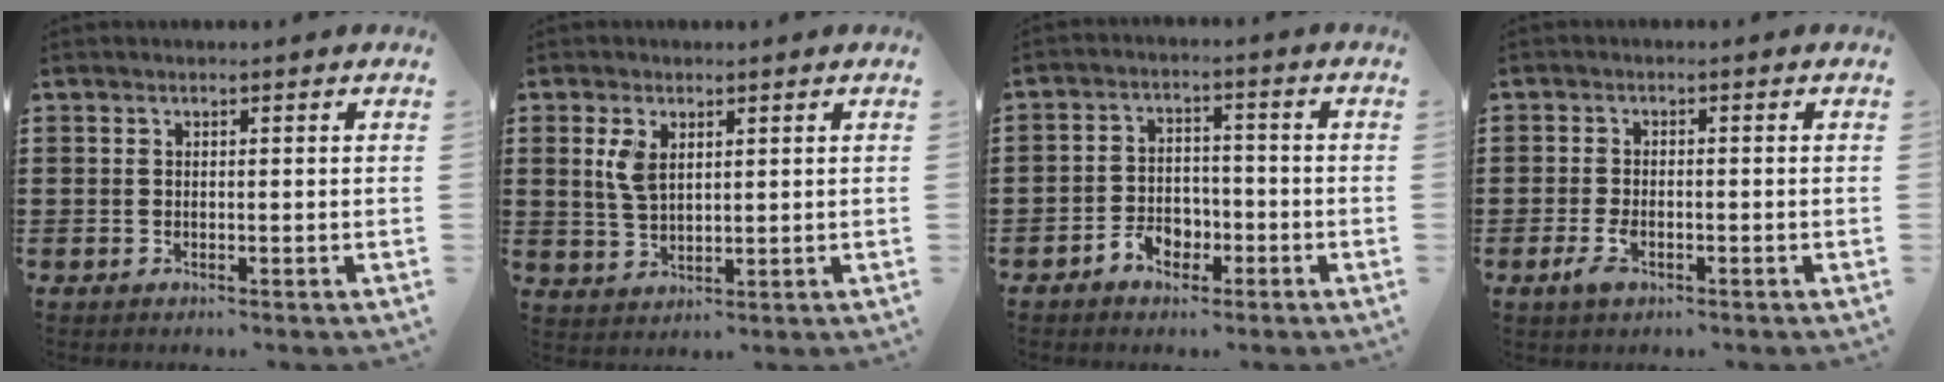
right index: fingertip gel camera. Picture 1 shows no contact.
{"total": 3.9, "force": [1.4, 2.1, 2.9], "torque": [-0.065, 0.007, 0.025]}
{"total": 4.2, "force": [-2.4, 2.9, 1.8], "torque": [-0.035, 0.008, -0.046]}
{"total": 2.9, "force": [-1.3, 1.2, 2.3], "torque": [-0.057, -0.009, -0.027]}